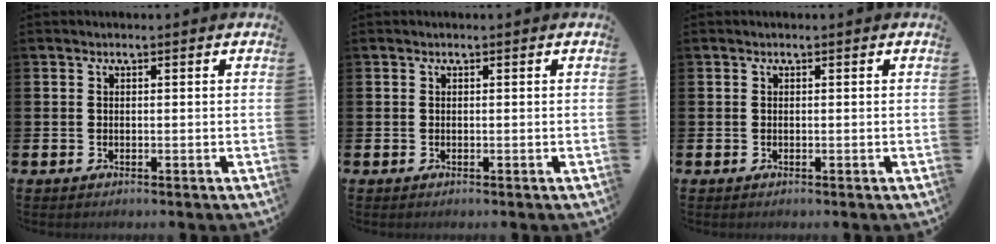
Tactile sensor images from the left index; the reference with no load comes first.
{"total": 0.0}
{"total": 0.0}